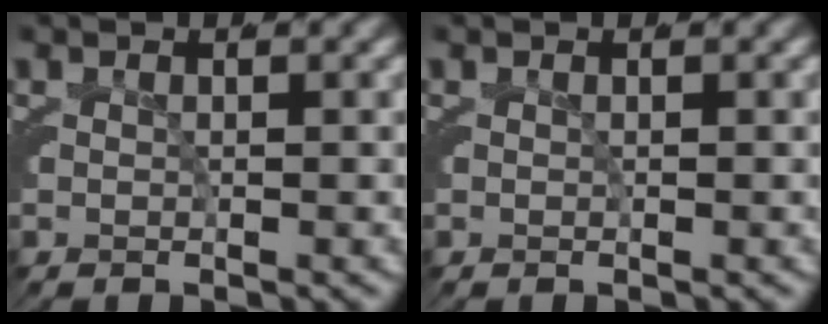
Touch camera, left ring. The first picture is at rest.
{"total": 0.0}